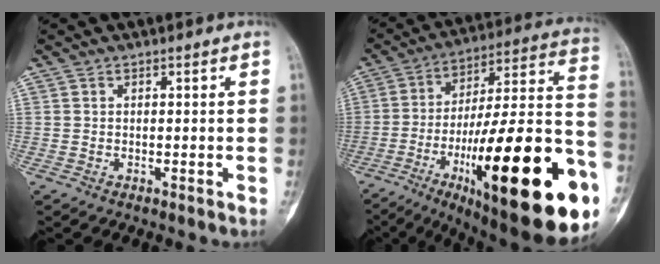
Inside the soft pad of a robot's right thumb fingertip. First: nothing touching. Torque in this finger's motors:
{"motor_torque": [2.93, 2.08, 2.49, -0.28, 0.78]}